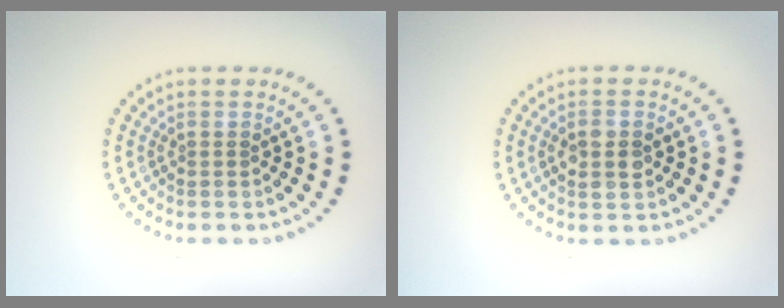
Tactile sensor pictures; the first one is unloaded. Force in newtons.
{"total": 2.4, "press": 2.4, "slide": 0.2}